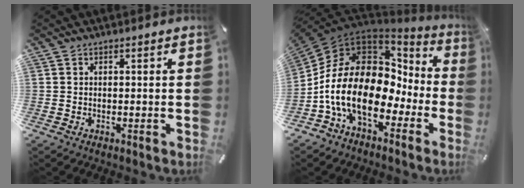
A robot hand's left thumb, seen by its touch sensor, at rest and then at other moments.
{"total": 19.6, "force": [-3.8, 13.4, 13.8], "torque": [-0.285, -0.005, -0.062]}